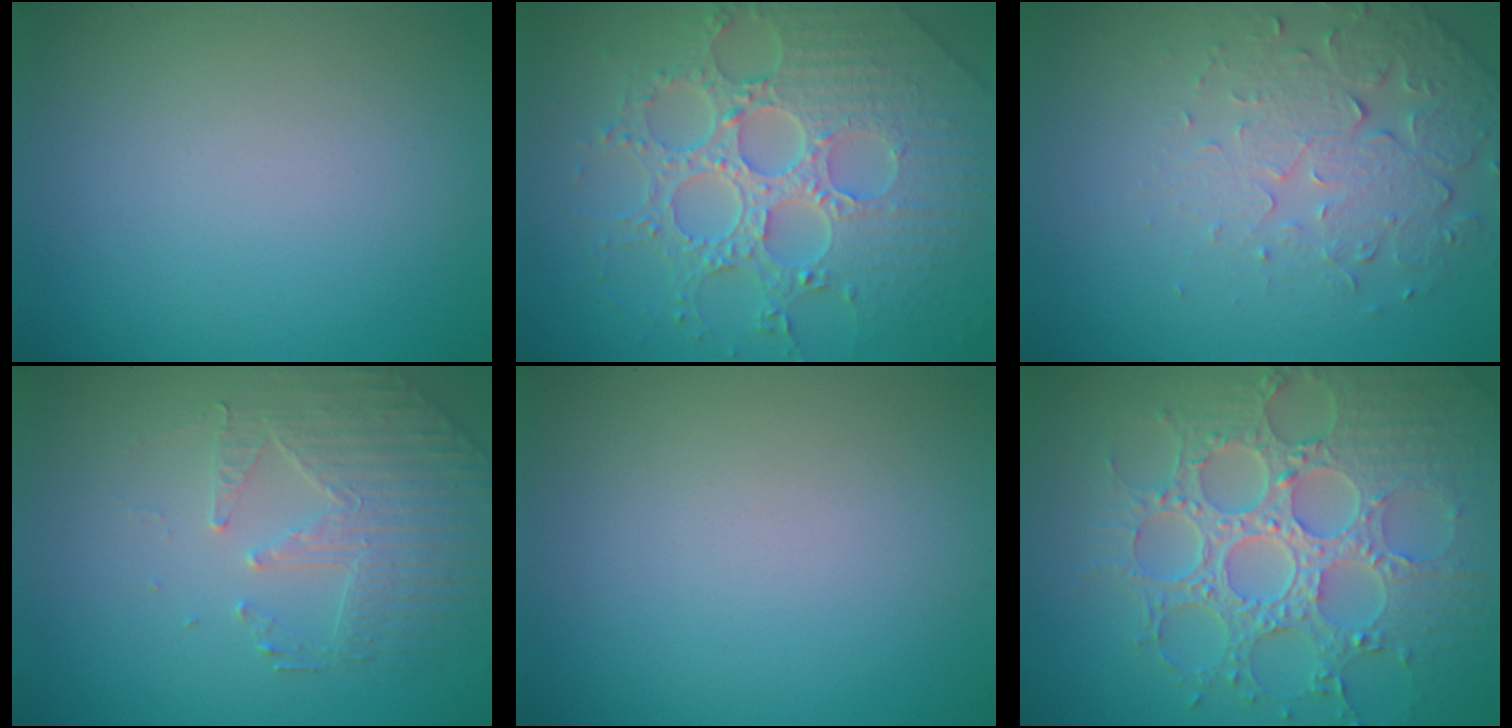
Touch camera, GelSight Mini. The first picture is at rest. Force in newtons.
{"total": 8.4, "press": 6.2, "slide": 5.7}
{"total": 5.0, "press": 3.4, "slide": 3.6}
{"total": 2.5, "press": 2.2, "slide": 1.2}
{"total": 0.0}
{"total": 8.9, "press": 6.5, "slide": 6.1}